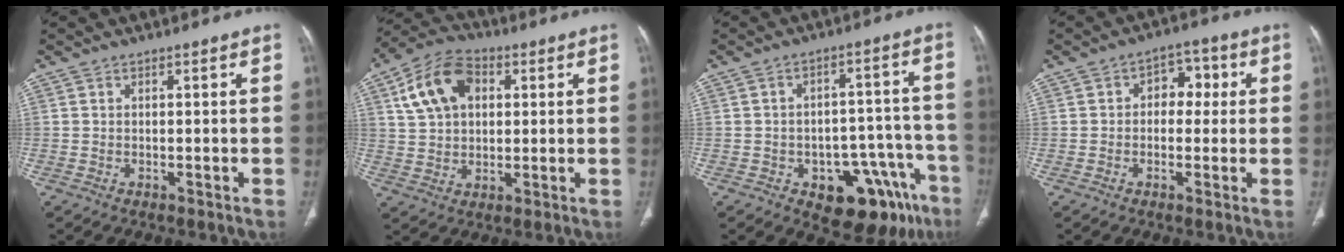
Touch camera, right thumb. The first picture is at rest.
{"total": 12.8, "force": [4.0, 8.6, 8.6], "torque": [-0.143, 0.013, 0.067]}
{"total": 15.6, "force": [-8.5, 8.4, 9.9], "torque": [-0.069, 0.068, -0.104]}
{"total": 6.0, "force": [0.7, 4.3, 4.1], "torque": [-0.013, 0.021, 0.002]}